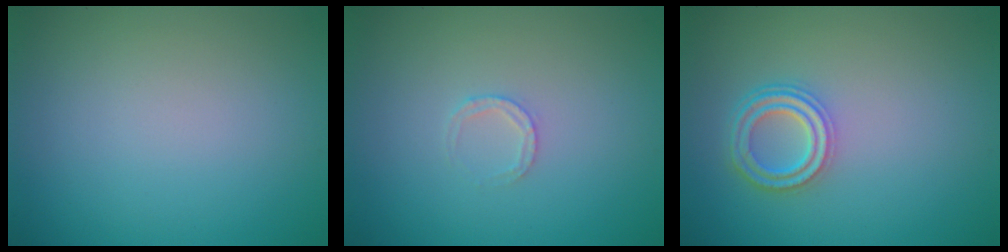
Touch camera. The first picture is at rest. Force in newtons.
{"total": 1.3, "press": 1.3, "slide": 0.2}
{"total": 3.6, "press": 2.9, "slide": 2.2}